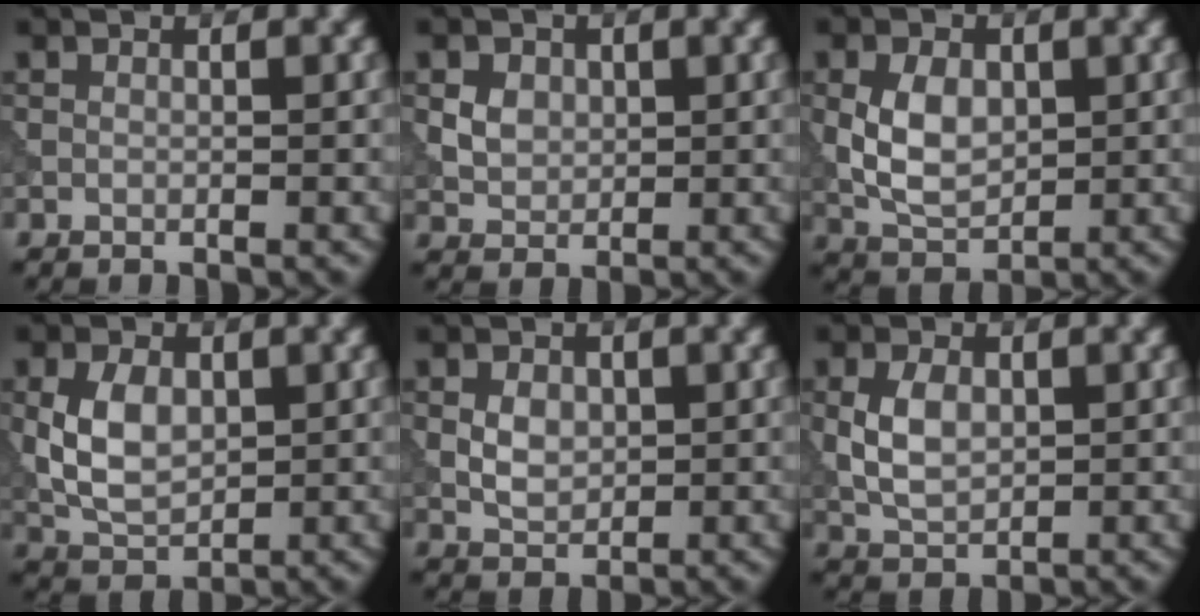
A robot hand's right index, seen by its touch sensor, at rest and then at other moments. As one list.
[{"total": 3.7, "force": [1.3, 2.9, 2.0], "torque": [-0.041, 0.008, 0.021]}, {"total": 4.6, "force": [0.3, 3.0, 3.5], "torque": [-0.074, 0.000, 0.007]}, {"total": 5.1, "force": [0.4, 3.3, 3.8], "torque": [-0.082, 0.001, 0.010]}, {"total": 2.6, "force": [0.3, 1.9, 1.7], "torque": [-0.031, -0.001, 0.006]}, {"total": 3.8, "force": [0.3, 2.5, 2.9], "torque": [-0.063, 0.002, 0.006]}]